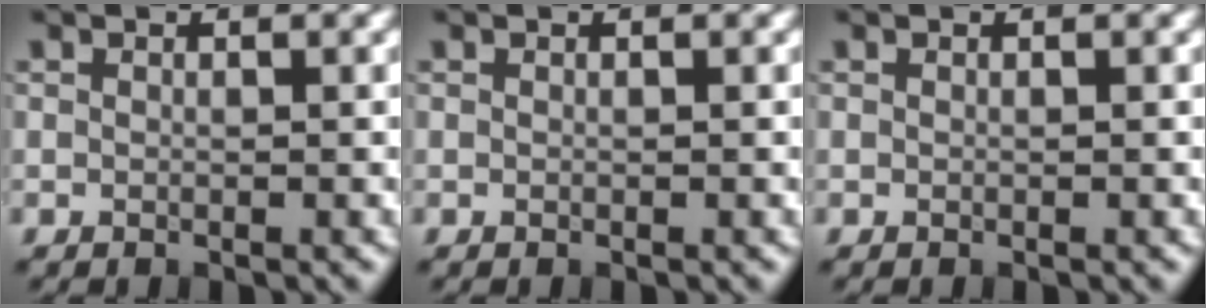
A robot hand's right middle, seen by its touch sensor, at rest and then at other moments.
{"total": 0.0}
{"total": 0.0}